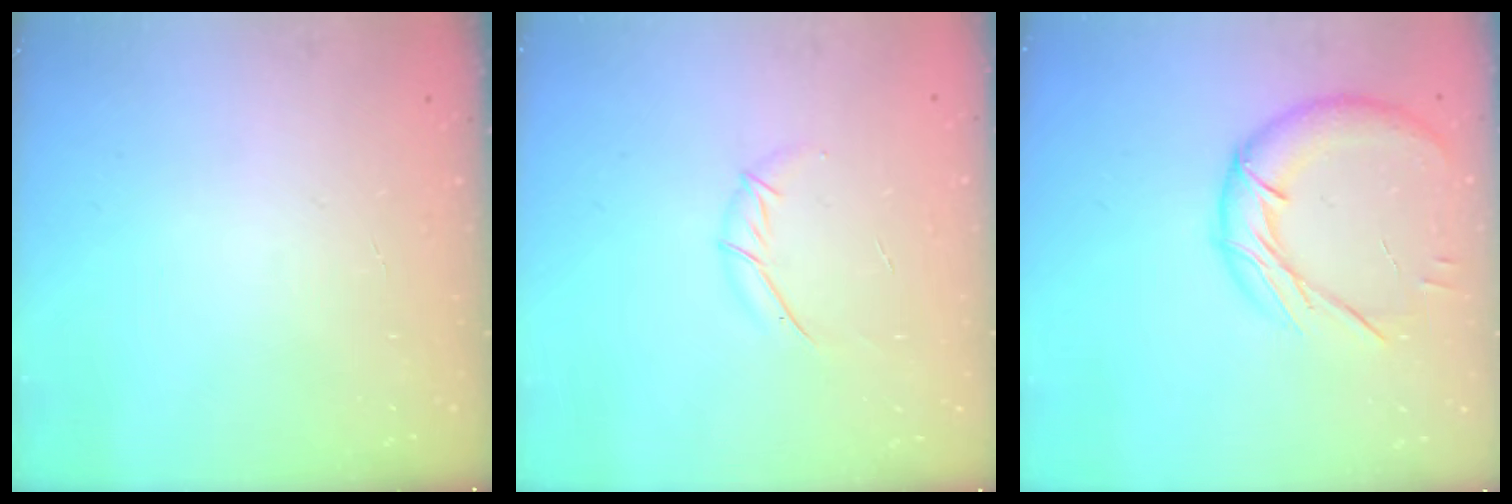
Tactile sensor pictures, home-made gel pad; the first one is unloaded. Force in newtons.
{"total": 5.5, "press": 5.4, "slide": 0.8}
{"total": 13.7, "press": 13.6, "slide": 1.1}